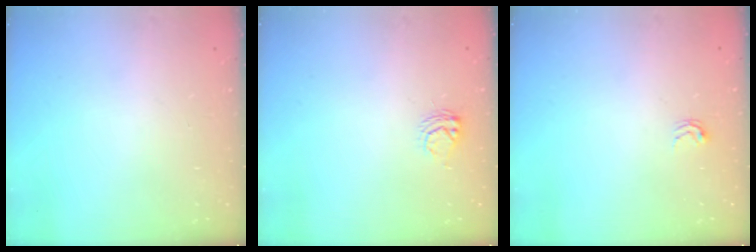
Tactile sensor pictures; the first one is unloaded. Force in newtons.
{"total": 5.0, "press": 5.0, "slide": 0.6}
{"total": 2.9, "press": 2.8, "slide": 0.4}